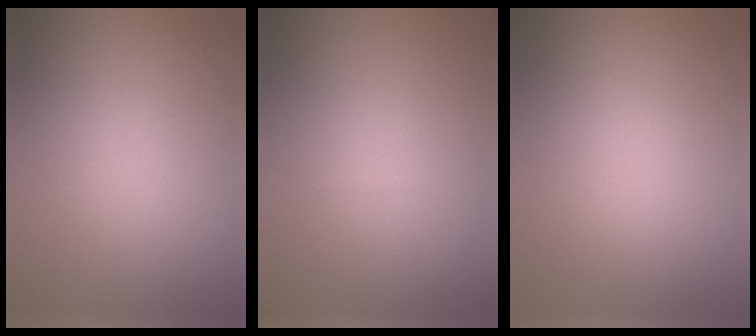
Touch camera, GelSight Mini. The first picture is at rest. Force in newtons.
{"total": 0.0}
{"total": 0.0}